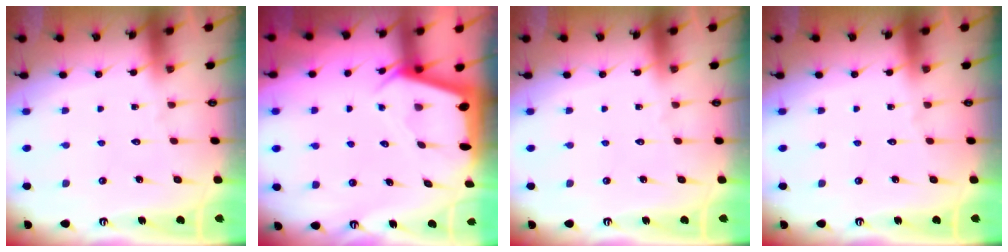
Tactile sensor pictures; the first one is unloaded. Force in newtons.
{"total": 2.5, "press": 2.5, "slide": 0.3}
{"total": 0.0}
{"total": 0.0}